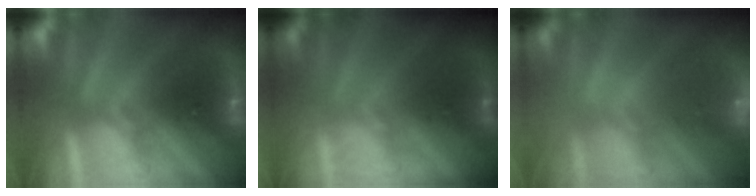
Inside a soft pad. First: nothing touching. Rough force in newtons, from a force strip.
{"total": 1.8}
{"total": 2.3}